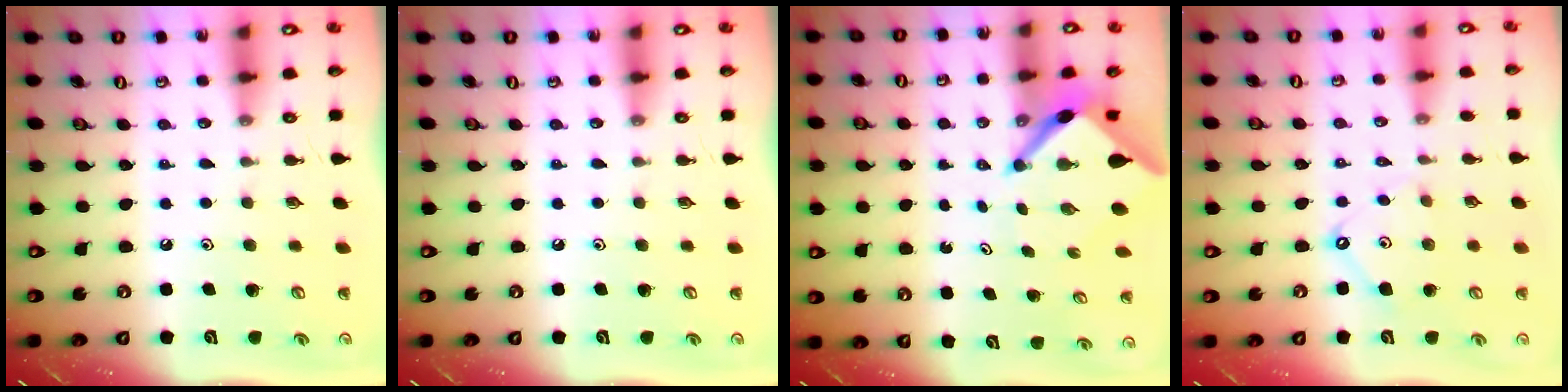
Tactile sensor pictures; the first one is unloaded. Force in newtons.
{"total": 0.0}
{"total": 5.3, "press": 5.3, "slide": 0.6}
{"total": 7.4, "press": 7.3, "slide": 0.7}